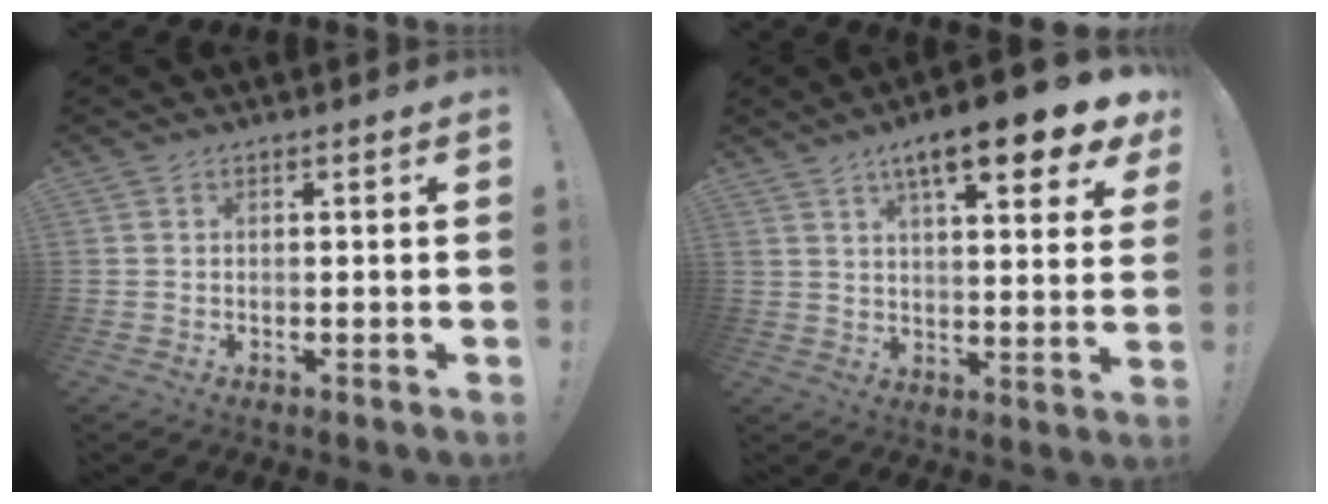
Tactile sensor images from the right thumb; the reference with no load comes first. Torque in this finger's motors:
{"motor_torque": [0.02, 1.35, 1.42, 0.78, 0.25]}